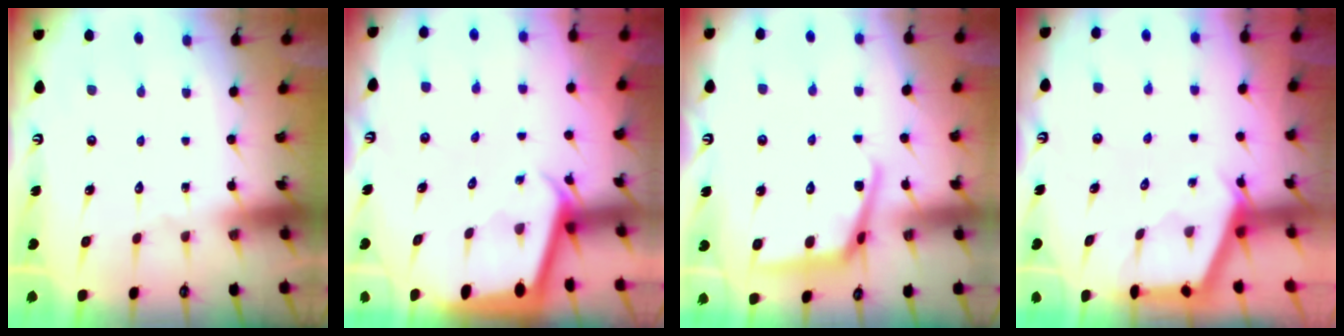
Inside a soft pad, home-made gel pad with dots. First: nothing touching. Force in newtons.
{"total": 2.2, "press": 2.2, "slide": 0.1}
{"total": 8.6, "press": 8.5, "slide": 0.7}
{"total": 2.8, "press": 2.8, "slide": 0.4}